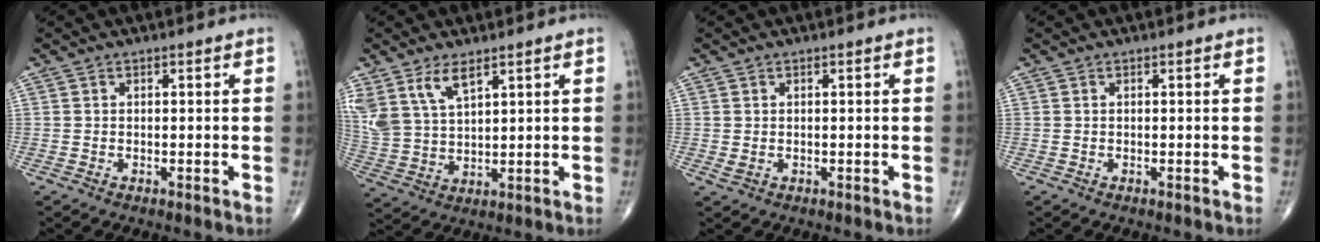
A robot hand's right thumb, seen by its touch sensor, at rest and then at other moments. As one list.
[{"total": 9.3, "force": [5.7, 4.2, 6.0], "torque": [-0.123, -0.017, 0.126]}, {"total": 1.0, "force": [0.0, 0.7, 0.6], "torque": [-0.011, -0.002, 0.005]}, {"total": 0.0}]